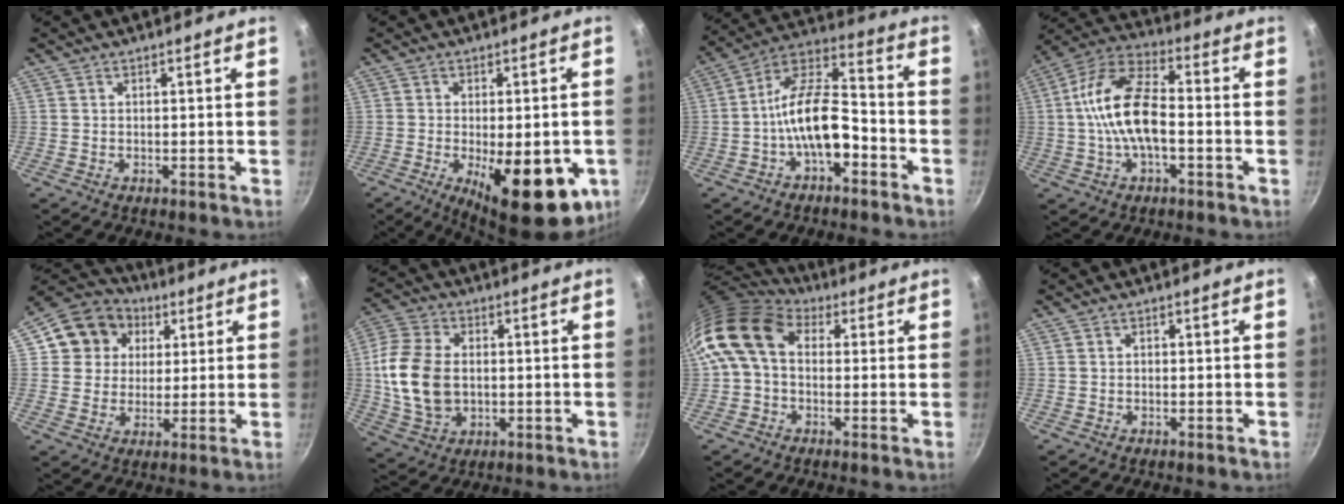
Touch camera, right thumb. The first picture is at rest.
{"total": 18.1, "force": [-5.5, 7.1, 15.6], "torque": [-0.177, -0.003, -0.063]}
{"total": 13.5, "force": [-4.7, 6.5, 10.9], "torque": [-0.169, 0.059, -0.093]}
{"total": 14.5, "force": [-1.4, 7.2, 12.5], "torque": [-0.220, 0.043, -0.042]}
{"total": 12.5, "force": [3.9, 11.1, 4.3], "torque": [-0.047, 0.017, 0.056]}
{"total": 14.3, "force": [0.1, 10.0, 10.2], "torque": [-0.187, 0.006, 0.004]}
{"total": 12.2, "force": [2.0, 8.8, 8.2], "torque": [-0.136, 0.019, 0.015]}
{"total": 0.6, "force": [-0.1, 0.5, 0.3], "torque": [-0.004, 0.004, -0.001]}